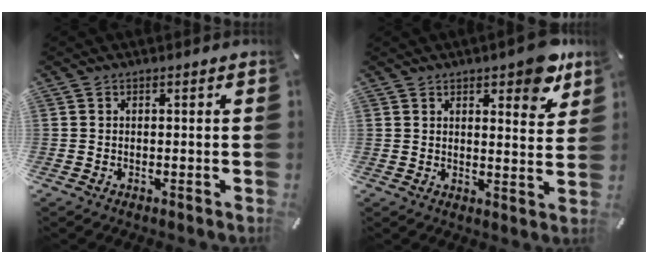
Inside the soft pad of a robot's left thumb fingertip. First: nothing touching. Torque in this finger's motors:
{"motor_torque": [0.60, -0.48, 0.24, 0.17, 0.03]}